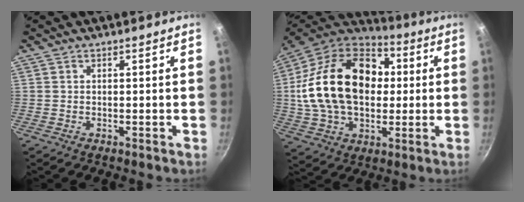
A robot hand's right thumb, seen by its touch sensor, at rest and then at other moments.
{"total": 26.6, "force": [2.5, 18.3, 19.1], "torque": [-0.326, 0.033, 0.040]}